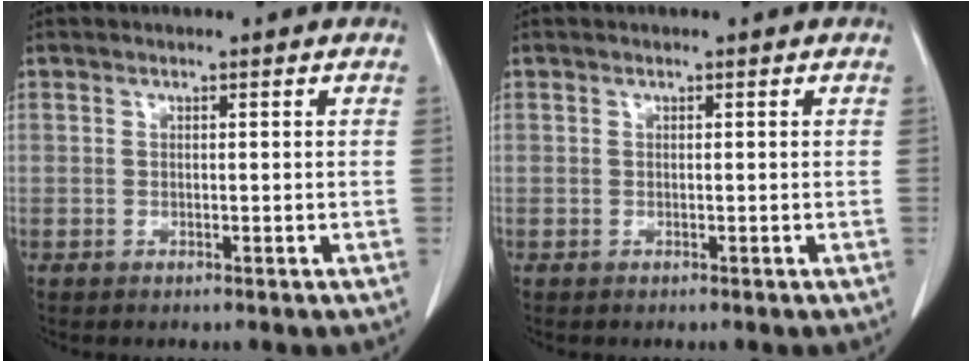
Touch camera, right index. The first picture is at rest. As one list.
[{"total": 0.0}]